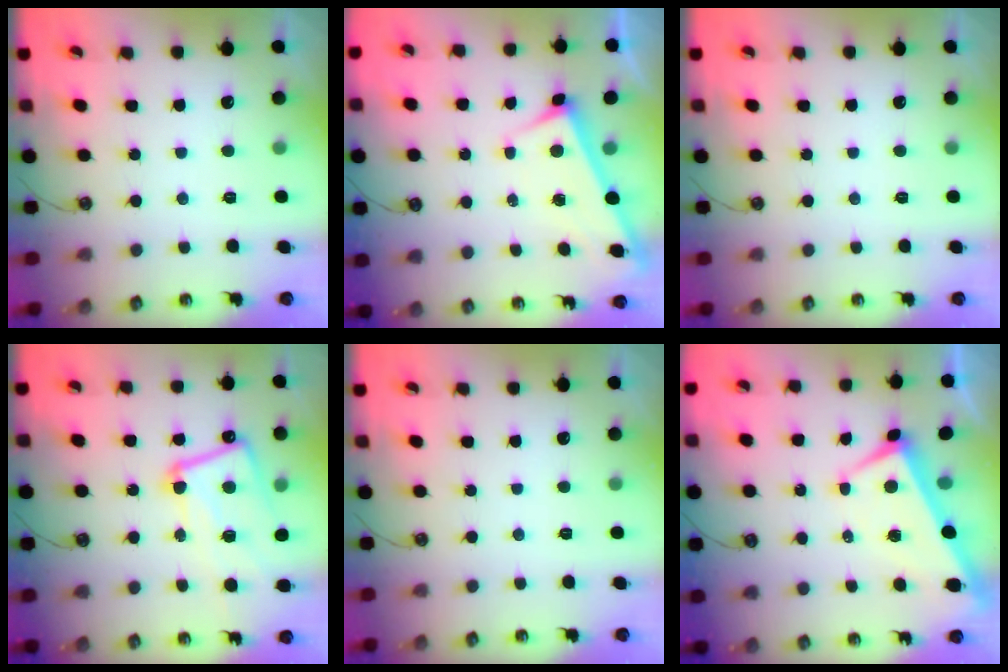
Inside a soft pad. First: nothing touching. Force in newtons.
{"total": 3.2, "press": 3.2, "slide": 0.1}
{"total": 0.0}
{"total": 13.6, "press": 13.5, "slide": 1.6}
{"total": 0.0}
{"total": 0.9, "press": 0.6, "slide": 0.8}